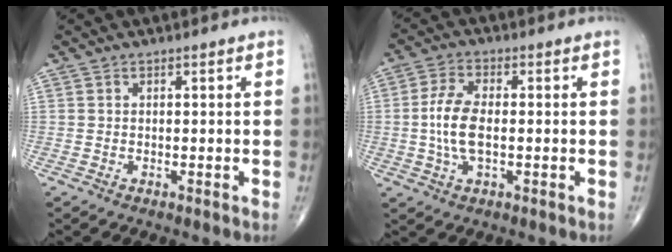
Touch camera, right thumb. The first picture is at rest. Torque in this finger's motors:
{"motor_torque": [1.43, 1.88, 0.86, -0.25, 0.22]}